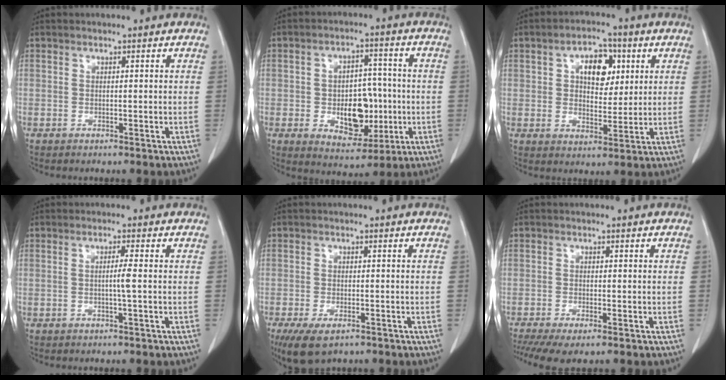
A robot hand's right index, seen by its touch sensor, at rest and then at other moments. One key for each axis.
{"total": 10.6, "fx": -1.7, "fy": 6.5, "fz": 8.2, "tx": -0.128, "ty": 0.014, "tz": -0.014}
{"total": 7.9, "fx": 2.6, "fy": 4.6, "fz": 5.9, "tx": -0.094, "ty": 0.019, "tz": 0.045}
{"total": 1.9, "fx": -0.3, "fy": -0.5, "fz": 1.8, "tx": -0.034, "ty": -0.001, "tz": -0.006}
{"total": 6.4, "fx": -4.2, "fy": 2.5, "fz": 4.0, "tx": -0.070, "ty": -0.012, "tz": -0.068}
{"total": 6.2, "fx": -4.5, "fy": 1.1, "fz": 4.0, "tx": -0.063, "ty": -0.013, "tz": -0.073}